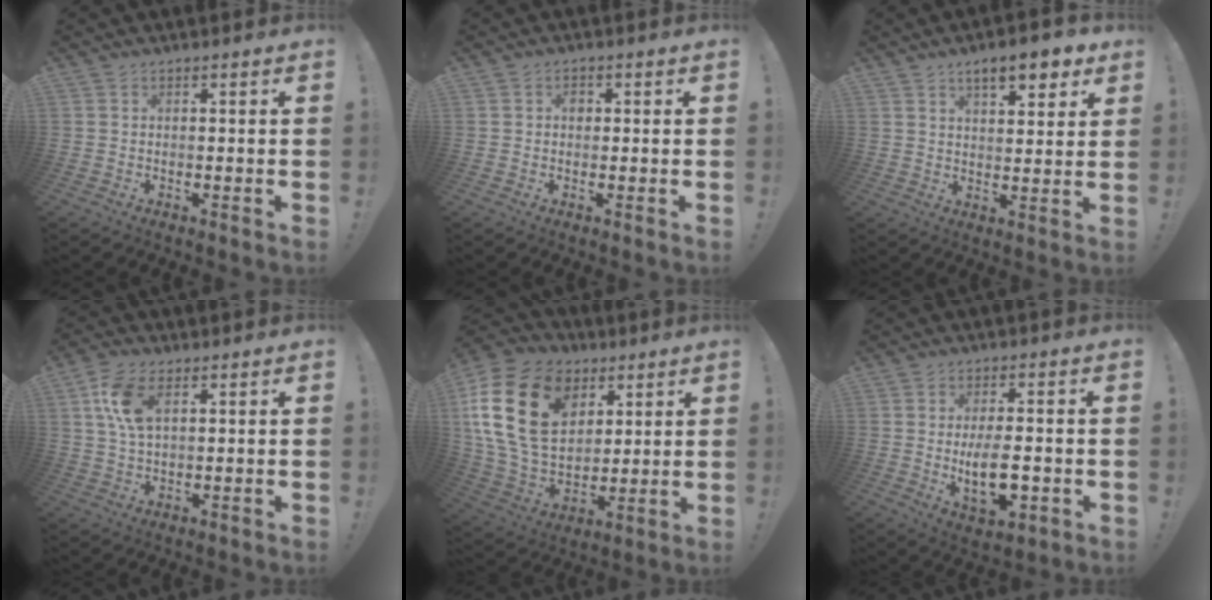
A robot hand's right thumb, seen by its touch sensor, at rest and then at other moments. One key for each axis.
{"total": 1.7, "fx": -0.1, "fy": 1.4, "fz": 0.9, "tx": -0.002, "ty": 0.000, "tz": -0.007}
{"total": 8.6, "fx": 5.4, "fy": 2.9, "fz": 6.1, "tx": -0.082, "ty": -0.024, "tz": 0.090}
{"total": 9.5, "fx": 3.5, "fy": 5.2, "fz": 7.1, "tx": -0.150, "ty": -0.001, "tz": 0.063}
{"total": 24.9, "fx": 8.5, "fy": 17.3, "fz": 15.8, "tx": -0.298, "ty": -0.025, "tz": 0.176}
{"total": 10.7, "fx": -1.4, "fy": 5.1, "fz": 9.3, "tx": -0.151, "ty": -0.004, "tz": -0.022}